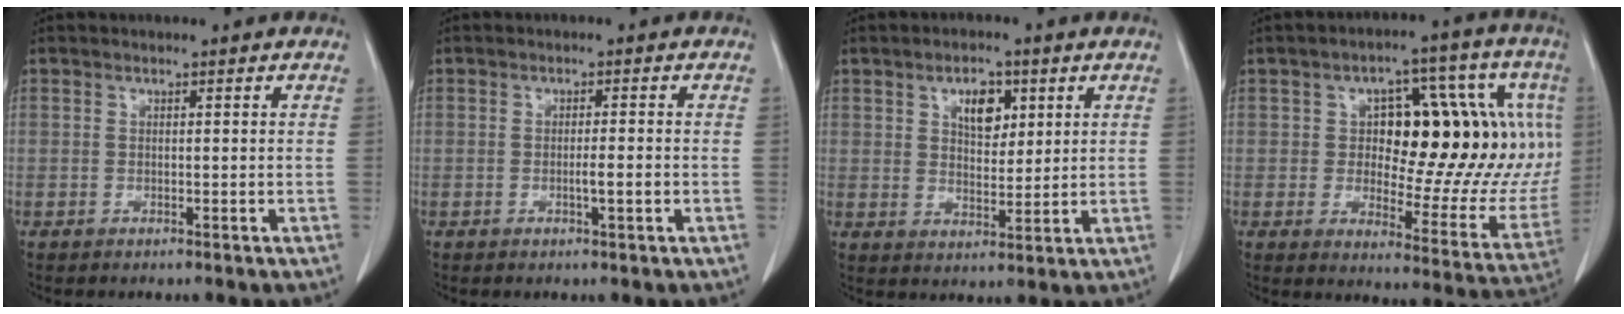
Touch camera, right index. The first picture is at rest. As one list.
[{"total": 2.0, "force": [-0.6, 0.0, 1.9], "torque": [-0.031, 0.000, -0.012]}, {"total": 5.5, "force": [2.4, 2.9, 4.0], "torque": [-0.066, 0.003, 0.043]}, {"total": 22.0, "force": [4.0, 9.3, 19.5], "torque": [-0.229, 0.036, 0.062]}]